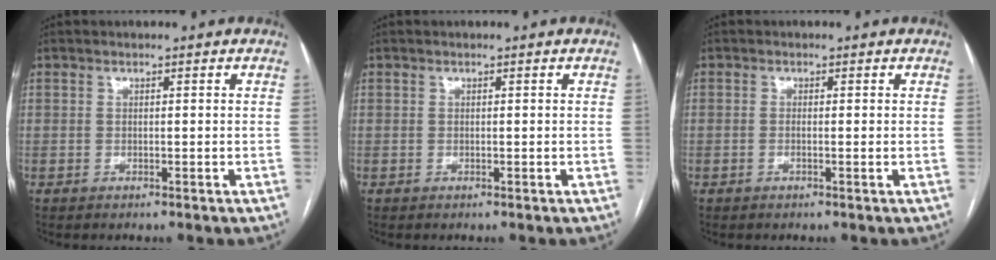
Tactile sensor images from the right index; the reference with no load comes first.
{"total": 0.0}
{"total": 0.8, "force": [-0.1, 0.0, 0.8], "torque": [-0.016, -0.001, -0.001]}